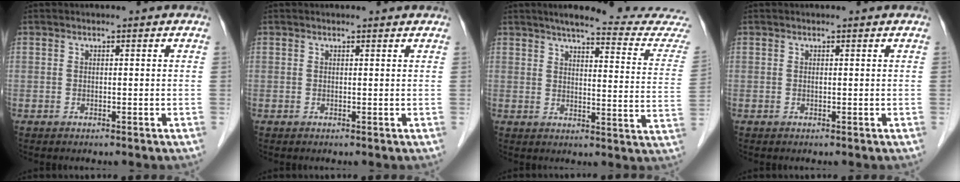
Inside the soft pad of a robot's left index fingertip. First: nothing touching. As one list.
[{"total": 1.1, "force": [1.0, 0.2, 0.0], "torque": [-0.012, 0.002, 0.008]}, {"total": 18.7, "force": [17.4, 0.5, 6.7], "torque": [-0.077, -0.070, 0.195]}, {"total": 0.0}]